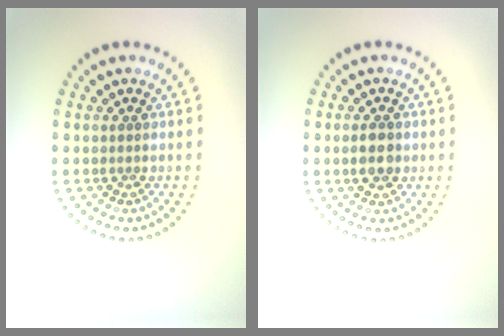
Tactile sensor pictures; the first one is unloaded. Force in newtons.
{"total": 2.8, "press": 2.8, "slide": 0.1}